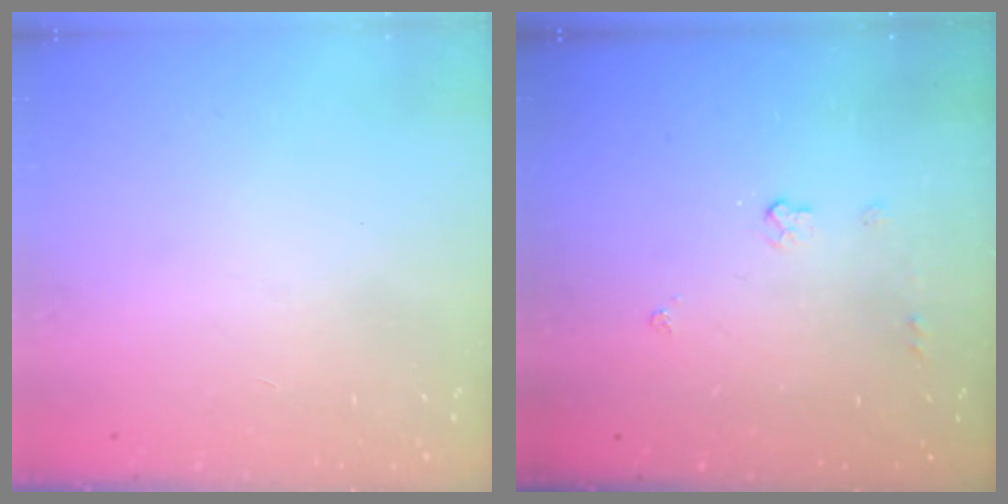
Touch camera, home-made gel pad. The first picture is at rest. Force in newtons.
{"total": 3.8, "press": 3.8, "slide": 0.5}